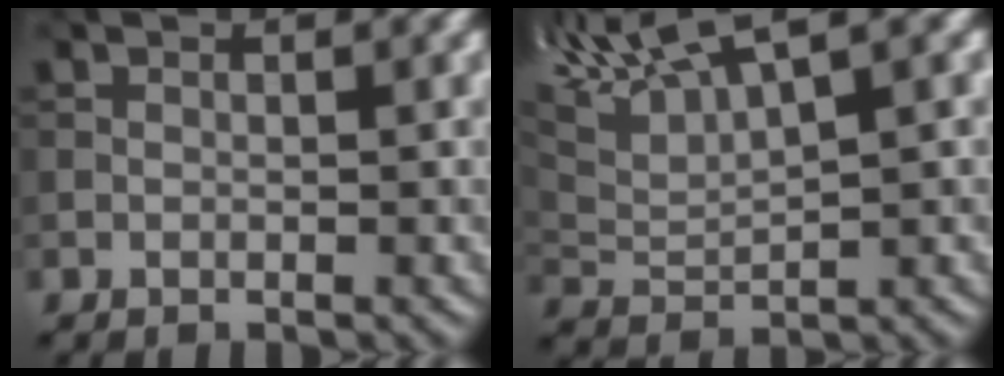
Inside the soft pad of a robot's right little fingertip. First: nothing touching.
{"total": 5.6, "force": [3.9, 0.7, 4.0], "torque": [-0.112, 0.013, 0.103]}